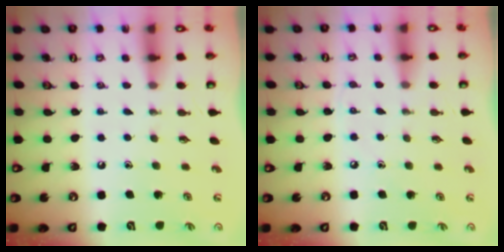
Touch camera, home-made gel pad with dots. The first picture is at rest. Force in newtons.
{"total": 3.7, "press": 3.6, "slide": 0.9}